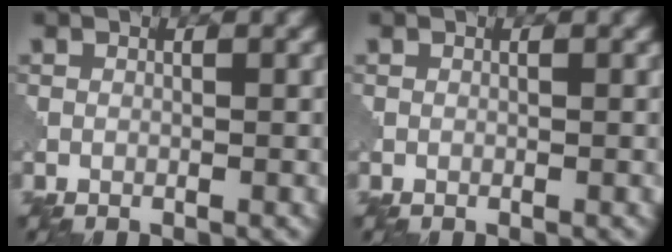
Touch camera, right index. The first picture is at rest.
{"total": 0.0}